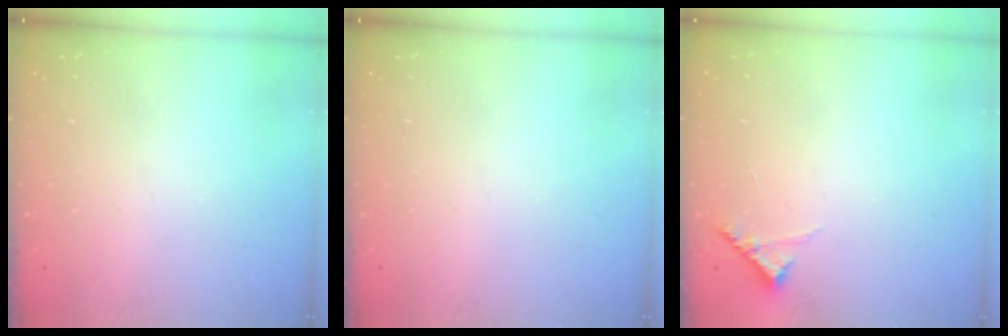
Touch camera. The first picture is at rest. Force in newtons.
{"total": 0.0}
{"total": 5.4, "press": 5.4, "slide": 0.4}